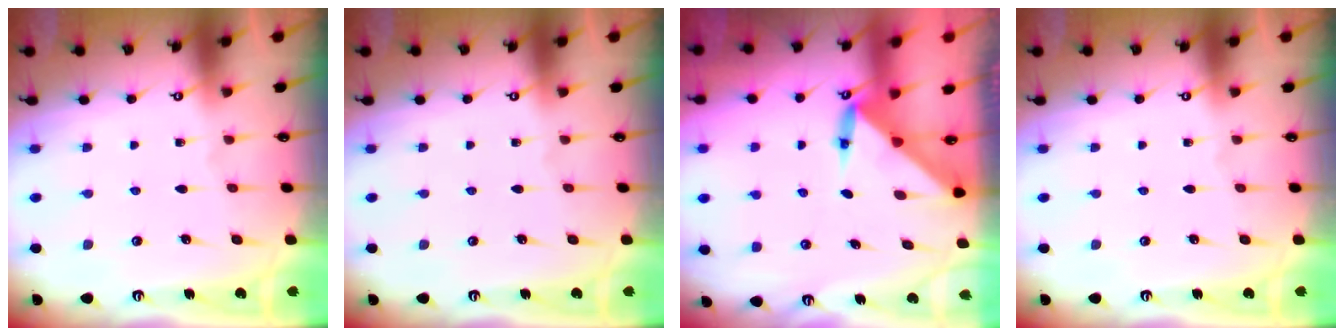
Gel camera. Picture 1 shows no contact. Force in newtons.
{"total": 0.0}
{"total": 3.5, "press": 3.5, "slide": 0.2}
{"total": 0.0}